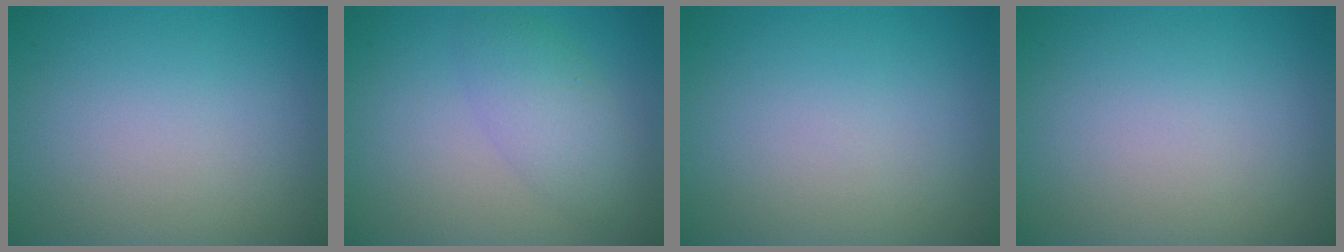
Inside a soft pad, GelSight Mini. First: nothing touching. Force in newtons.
{"total": 3.3, "press": 3.3, "slide": 0.1}
{"total": 0.0}
{"total": 0.0}